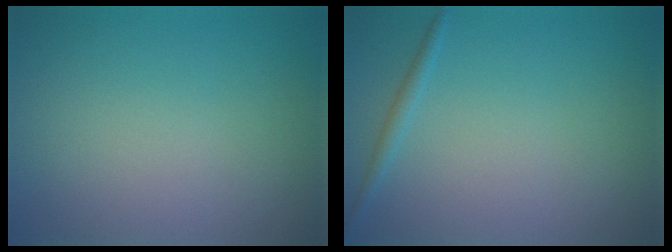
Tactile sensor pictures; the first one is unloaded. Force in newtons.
{"total": 1.0, "press": 1.0, "slide": 0.1}